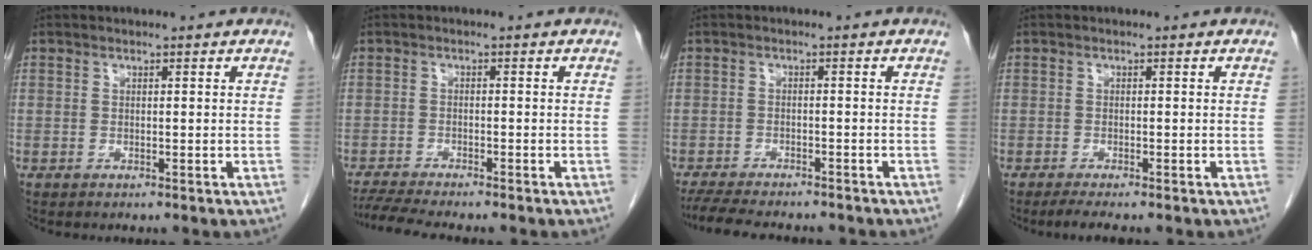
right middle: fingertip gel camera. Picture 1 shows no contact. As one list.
[{"total": 6.7, "force": [-6.0, -0.1, 3.1], "torque": [-0.051, -0.015, -0.097]}, {"total": 11.7, "force": [-10.3, 2.3, 5.0], "torque": [-0.086, -0.012, -0.146]}, {"total": 2.5, "force": [-2.0, 0.0, 1.5], "torque": [-0.029, -0.008, -0.034]}]